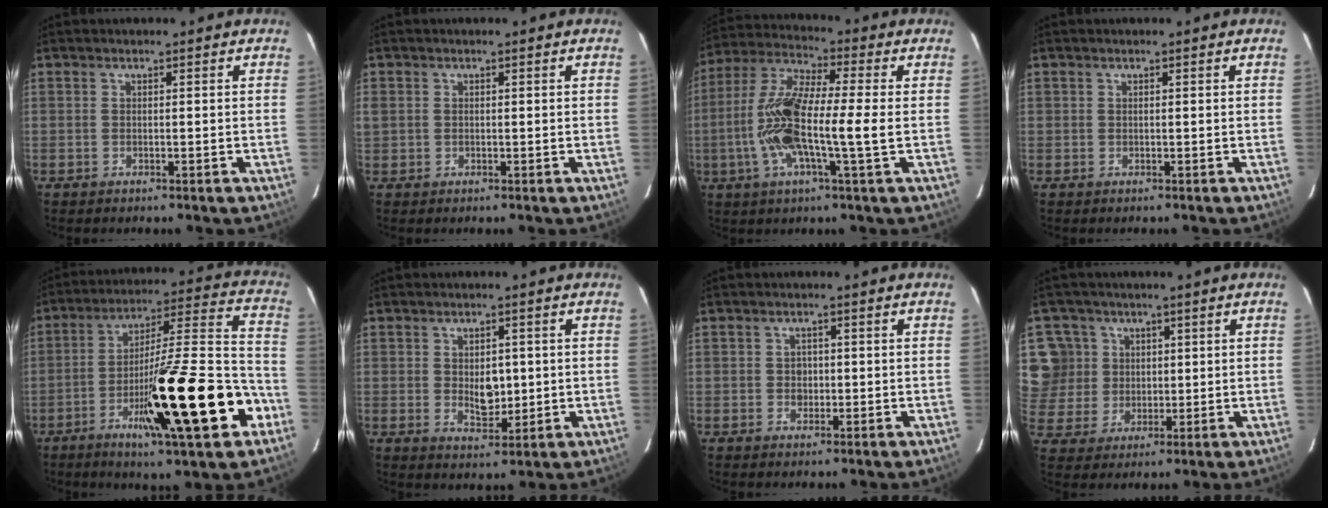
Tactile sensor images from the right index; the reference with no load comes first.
{"total": 1.6, "force": [0.3, 1.4, 0.7], "torque": [-0.030, 0.016, 0.012]}
{"total": 13.7, "force": [-1.6, 1.2, 13.5], "torque": [-0.278, 0.008, -0.040]}
{"total": 0.0}
{"total": 23.0, "force": [-9.2, 1.6, 21.1], "torque": [-0.306, -0.014, -0.144]}
{"total": 4.7, "force": [0.2, 2.7, 3.8], "torque": [-0.058, -0.003, 0.012]}
{"total": 1.7, "force": [-0.1, 1.4, 0.9], "torque": [-0.013, 0.003, 0.001]}
{"total": 9.9, "force": [3.3, 9.3, 1.1], "torque": [-0.037, 0.033, 0.075]}